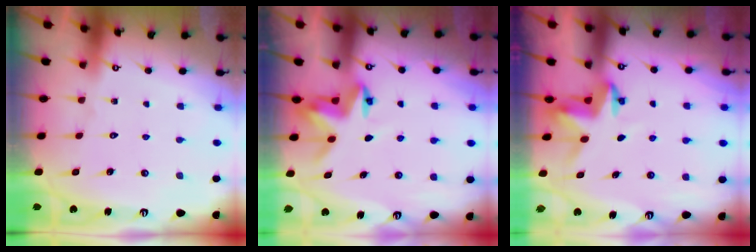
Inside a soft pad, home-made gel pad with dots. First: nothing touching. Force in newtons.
{"total": 4.0, "press": 4.0, "slide": 0.5}
{"total": 3.6, "press": 3.6, "slide": 0.3}